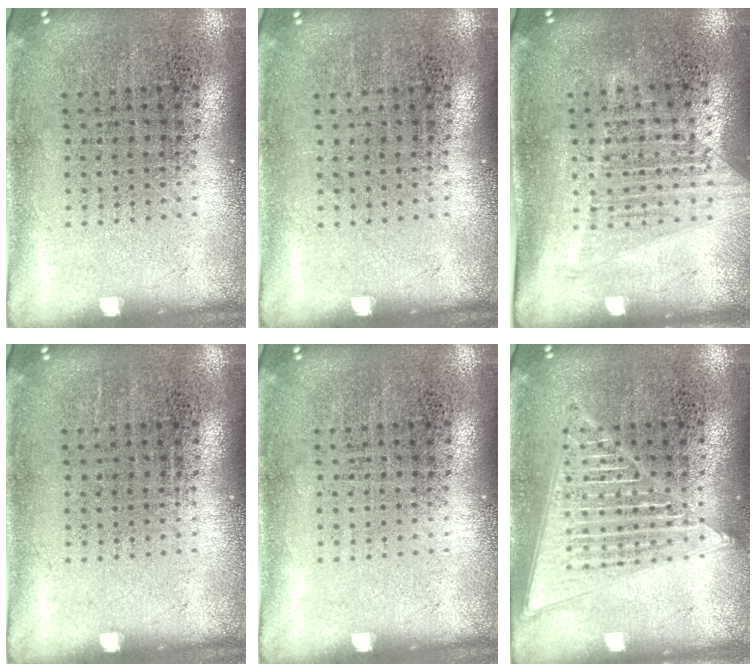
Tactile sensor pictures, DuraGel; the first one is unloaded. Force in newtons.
{"total": 0.0}
{"total": 1.5, "press": 1.4, "slide": 0.5}
{"total": 0.0}
{"total": 0.0}
{"total": 3.2, "press": 3.2, "slide": 0.3}